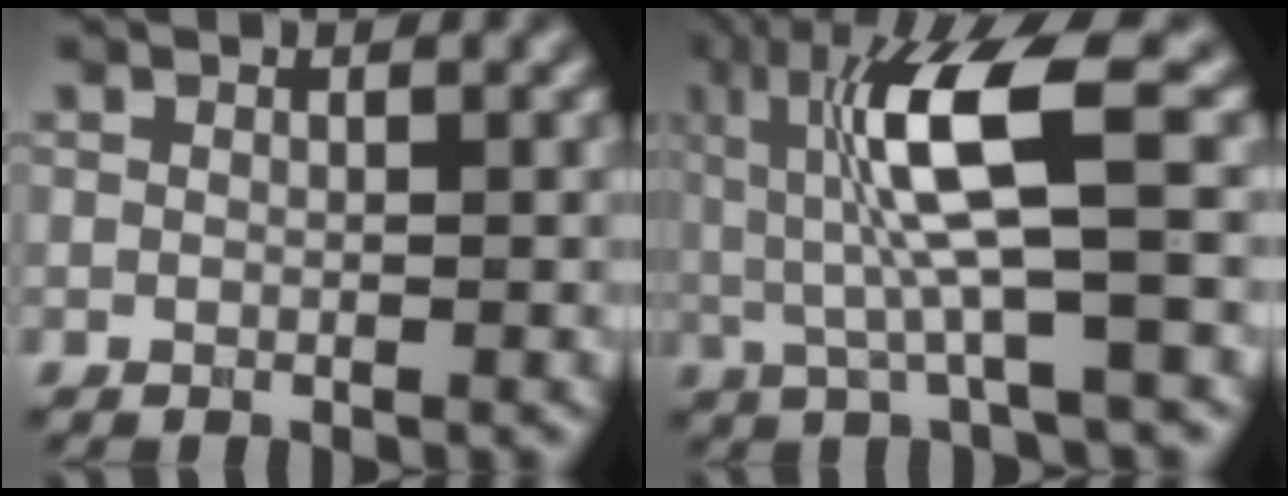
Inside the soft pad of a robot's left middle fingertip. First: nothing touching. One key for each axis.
{"total": 8.1, "fx": 1.1, "fy": 1.5, "fz": 7.8, "tx": -0.154, "ty": -0.003, "tz": 0.028}